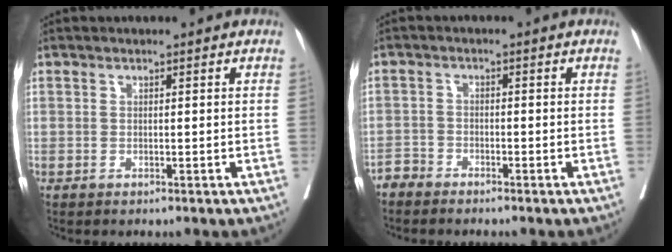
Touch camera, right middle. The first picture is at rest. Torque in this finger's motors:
{"motor_torque": [0.05, -0.06, 0.01, 0.01]}